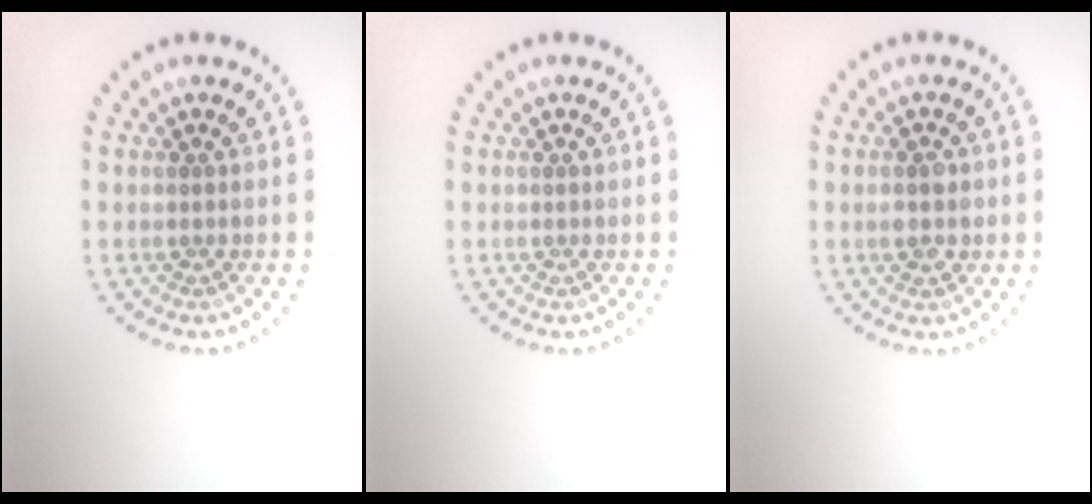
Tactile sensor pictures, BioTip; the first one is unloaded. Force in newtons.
{"total": 0.0}
{"total": 2.4, "press": 2.4, "slide": 0.1}